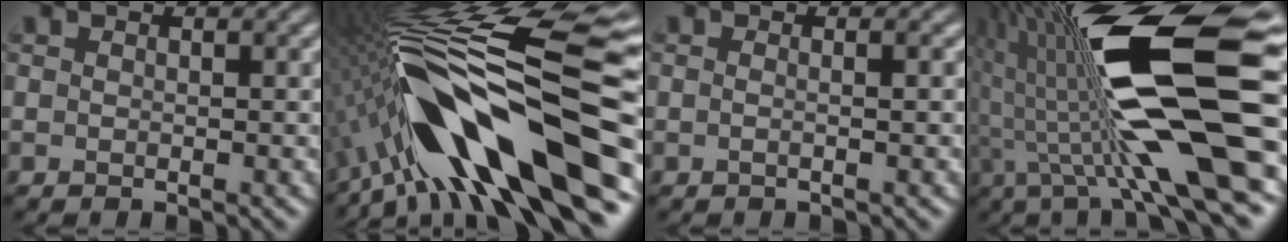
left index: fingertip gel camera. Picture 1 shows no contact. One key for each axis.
{"total": 17.1, "fx": -5.4, "fy": 3.9, "fz": 15.7, "tx": -0.268, "ty": 0.024, "tz": -0.090}
{"total": 2.0, "fx": 0.3, "fy": 1.0, "fz": 1.7, "tx": -0.004, "ty": -0.005, "tz": -0.021}
{"total": 16.6, "fx": 0.2, "fy": 3.8, "fz": 16.2, "tx": -0.274, "ty": 0.017, "tz": -0.004}